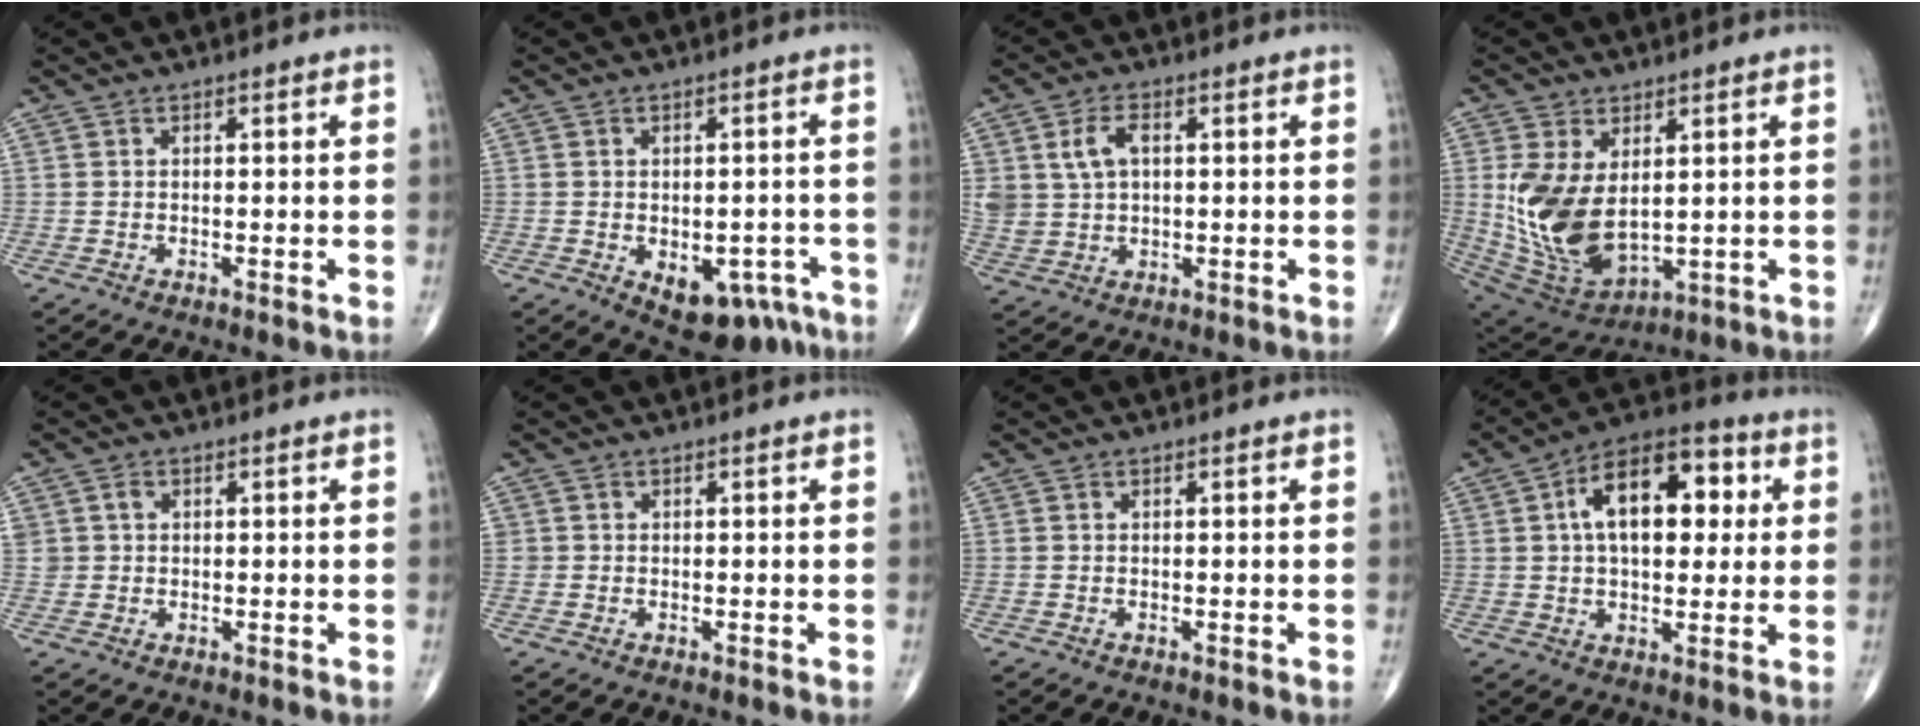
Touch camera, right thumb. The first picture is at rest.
{"total": 10.5, "force": [-5.0, 6.4, 6.7], "torque": [-0.055, 0.026, -0.057]}
{"total": 6.7, "force": [1.9, 4.3, 4.8], "torque": [-0.091, -0.001, 0.044]}
{"total": 15.7, "force": [1.7, 9.3, 12.6], "torque": [-0.248, -0.022, 0.060]}
{"total": 1.9, "force": [0.6, 1.7, 0.7], "torque": [-0.003, -0.002, 0.011]}
{"total": 0.6, "force": [0.0, 0.6, 0.0], "torque": [0.006, 0.004, -0.001]}
{"total": 0.0}
{"total": 16.6, "force": [3.7, 9.2, 13.3], "torque": [-0.177, 0.021, 0.053]}